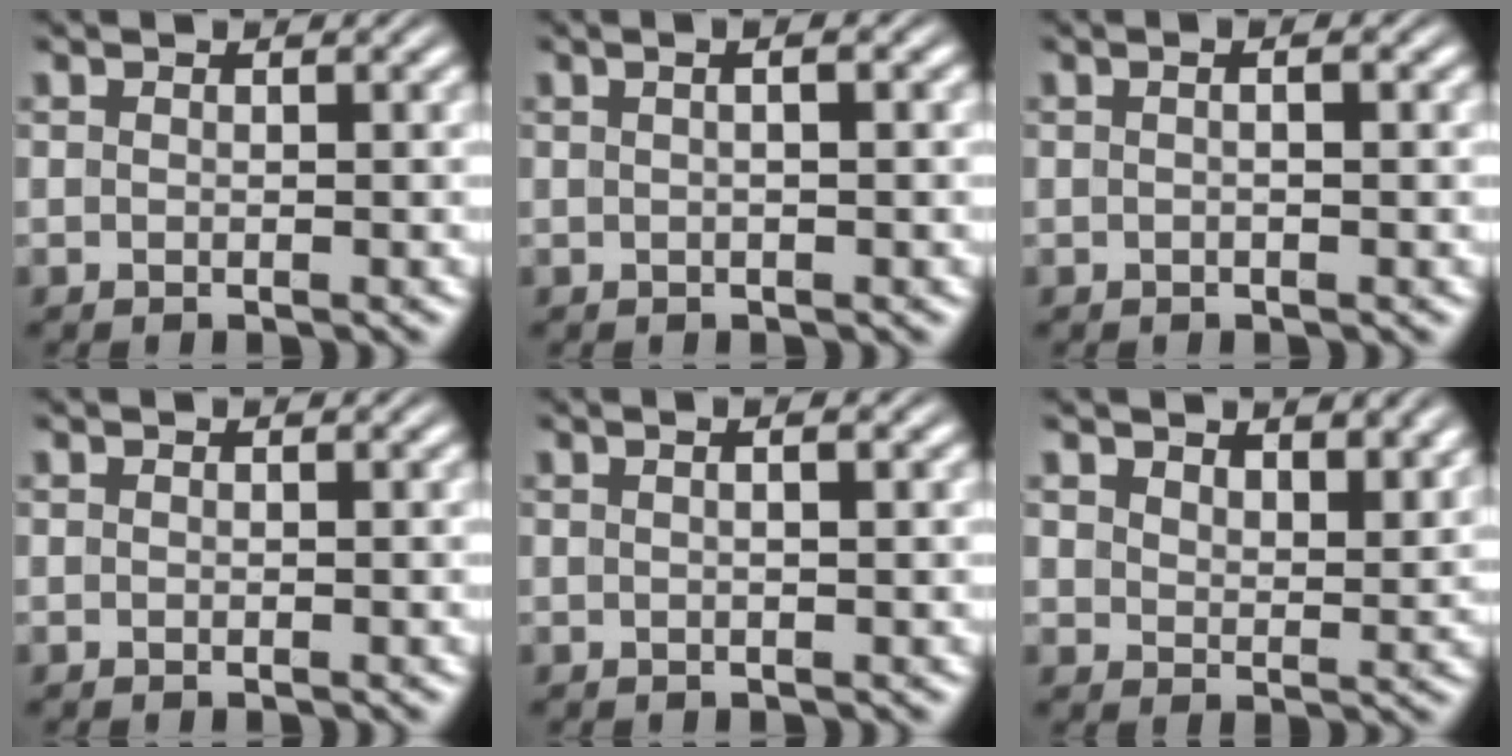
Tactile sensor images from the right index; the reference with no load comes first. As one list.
[{"total": 1.6, "force": [0.2, 0.2, 1.6], "torque": [-0.015, 0.010, -0.001]}, {"total": 1.4, "force": [0.0, 0.2, 1.4], "torque": [-0.017, 0.006, -0.004]}, {"total": 0.0}, {"total": 1.3, "force": [0.1, -0.1, 1.3], "torque": [-0.013, 0.005, 0.000]}, {"total": 3.1, "force": [2.9, 0.7, 0.8], "torque": [-0.015, -0.009, 0.058]}]